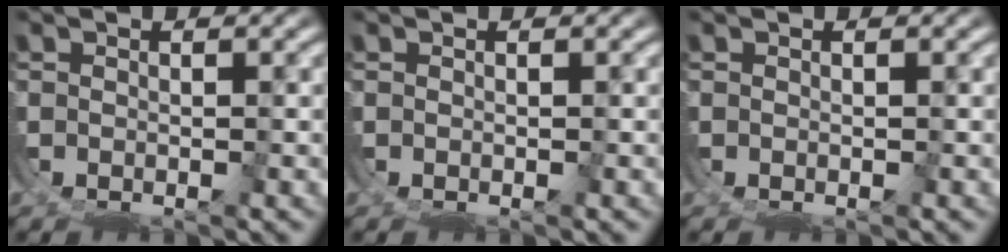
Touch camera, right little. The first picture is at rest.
{"total": 0.0}
{"total": 0.0}